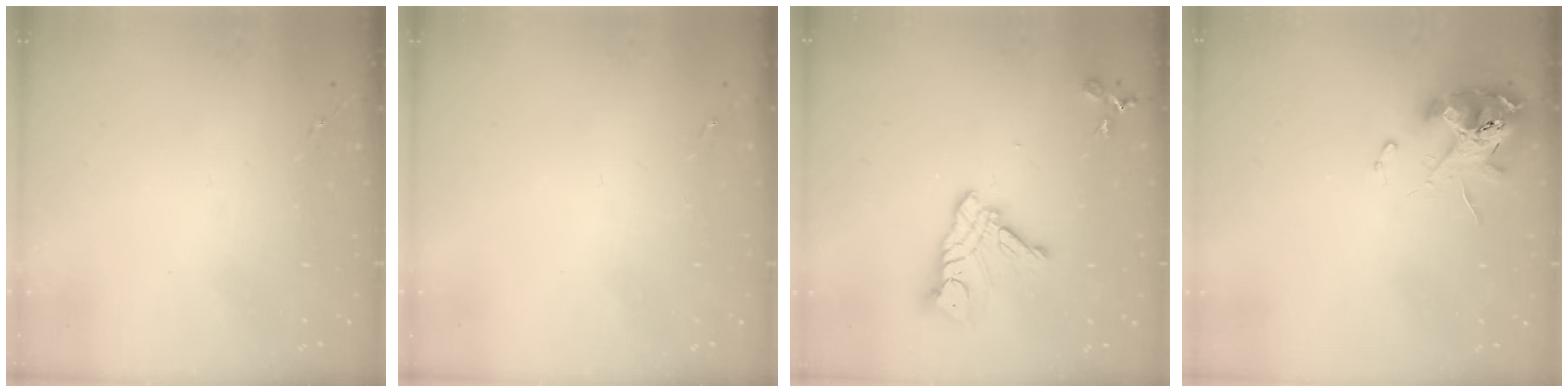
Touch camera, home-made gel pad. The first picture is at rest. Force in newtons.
{"total": 0.0}
{"total": 12.8, "press": 12.7, "slide": 1.0}
{"total": 10.9, "press": 10.8, "slide": 1.8}